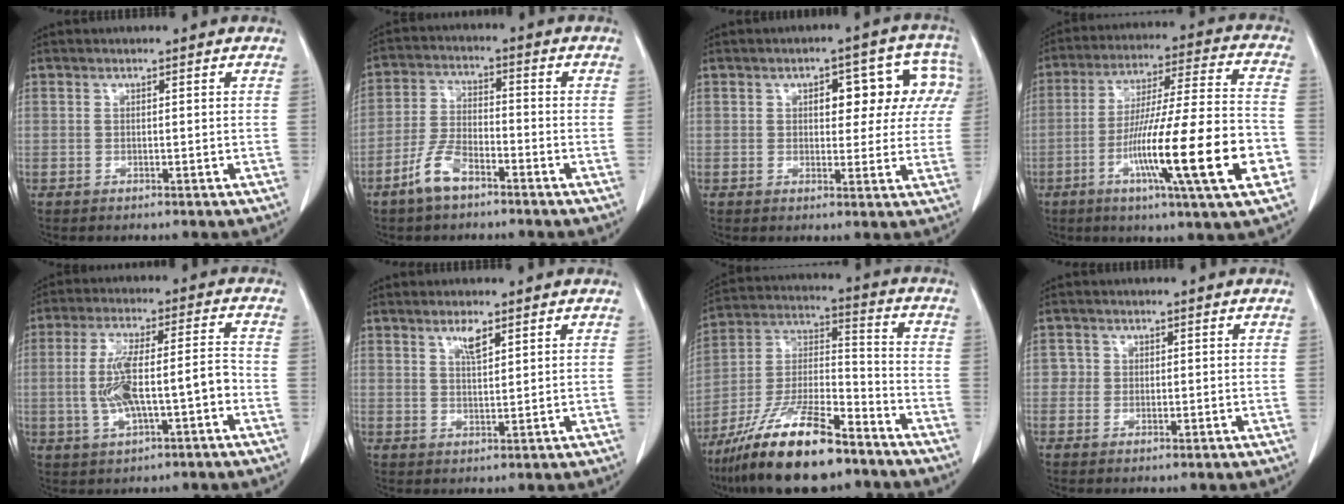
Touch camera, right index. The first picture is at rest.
{"total": 6.6, "force": [-4.4, 2.5, 4.3], "torque": [-0.099, 0.001, -0.088]}
{"total": 9.2, "force": [2.5, 4.6, 7.5], "torque": [-0.074, 0.038, 0.028]}
{"total": 20.9, "force": [-6.8, 0.4, 19.7], "torque": [-0.313, -0.017, -0.114]}
{"total": 10.6, "force": [-2.3, 2.3, 10.1], "torque": [-0.194, 0.019, -0.034]}
{"total": 2.9, "force": [1.8, 0.6, 2.1], "torque": [-0.043, -0.001, 0.034]}
{"total": 18.2, "force": [-13.2, 3.9, 11.9], "torque": [-0.248, -0.015, -0.240]}
{"total": 1.8, "force": [0.2, 1.8, 0.1], "torque": [0.006, 0.004, -0.001]}